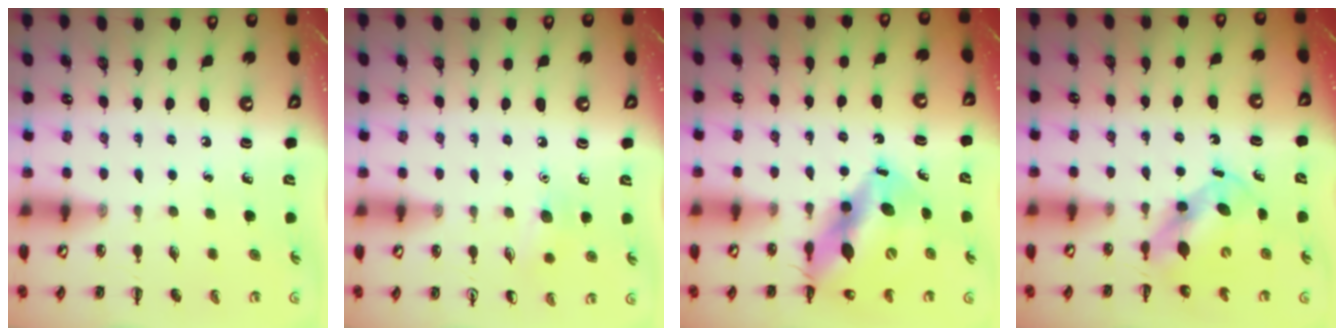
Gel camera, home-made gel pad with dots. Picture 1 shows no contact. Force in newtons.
{"total": 6.7, "press": 6.4, "slide": 2.1}
{"total": 14.5, "press": 14.0, "slide": 3.5}
{"total": 6.3, "press": 6.2, "slide": 1.1}